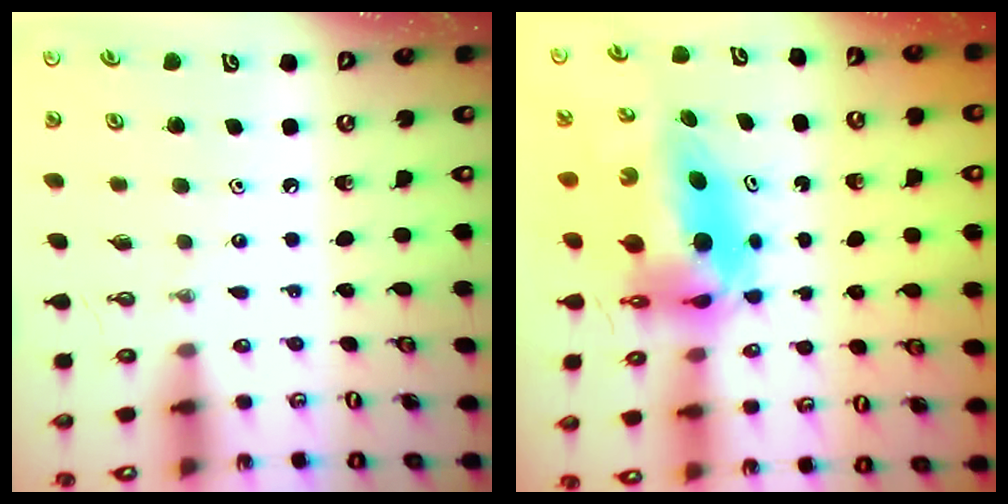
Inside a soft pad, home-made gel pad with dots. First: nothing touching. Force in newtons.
{"total": 9.9, "press": 8.7, "slide": 4.6}